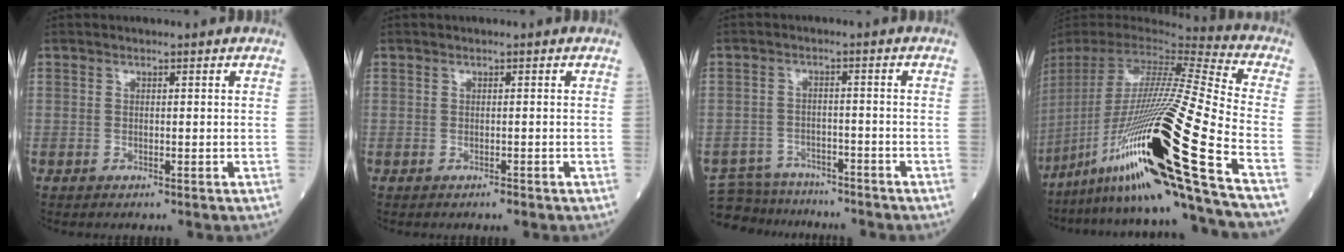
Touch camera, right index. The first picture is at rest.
{"total": 0.9, "force": [-0.5, 0.4, 0.6], "torque": [-0.020, -0.003, -0.006]}
{"total": 11.5, "force": [-10.5, 4.1, 2.2], "torque": [-0.053, 0.013, -0.152]}
{"total": 35.3, "force": [-16.2, 0.8, 31.3], "torque": [-0.569, -0.063, -0.300]}